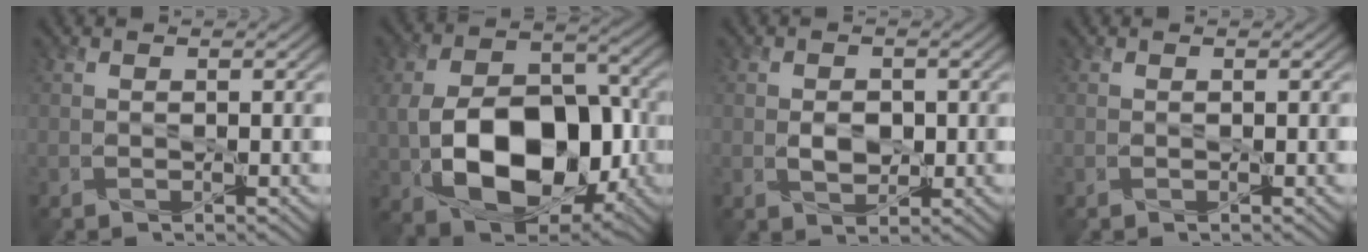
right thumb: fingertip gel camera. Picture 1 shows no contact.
{"total": 15.4, "force": [-3.1, 10.1, 11.2], "torque": [-0.207, -0.023, -0.050]}
{"total": 2.6, "force": [-0.2, 1.9, 1.7], "torque": [-0.036, -0.006, -0.003]}
{"total": 0.0}